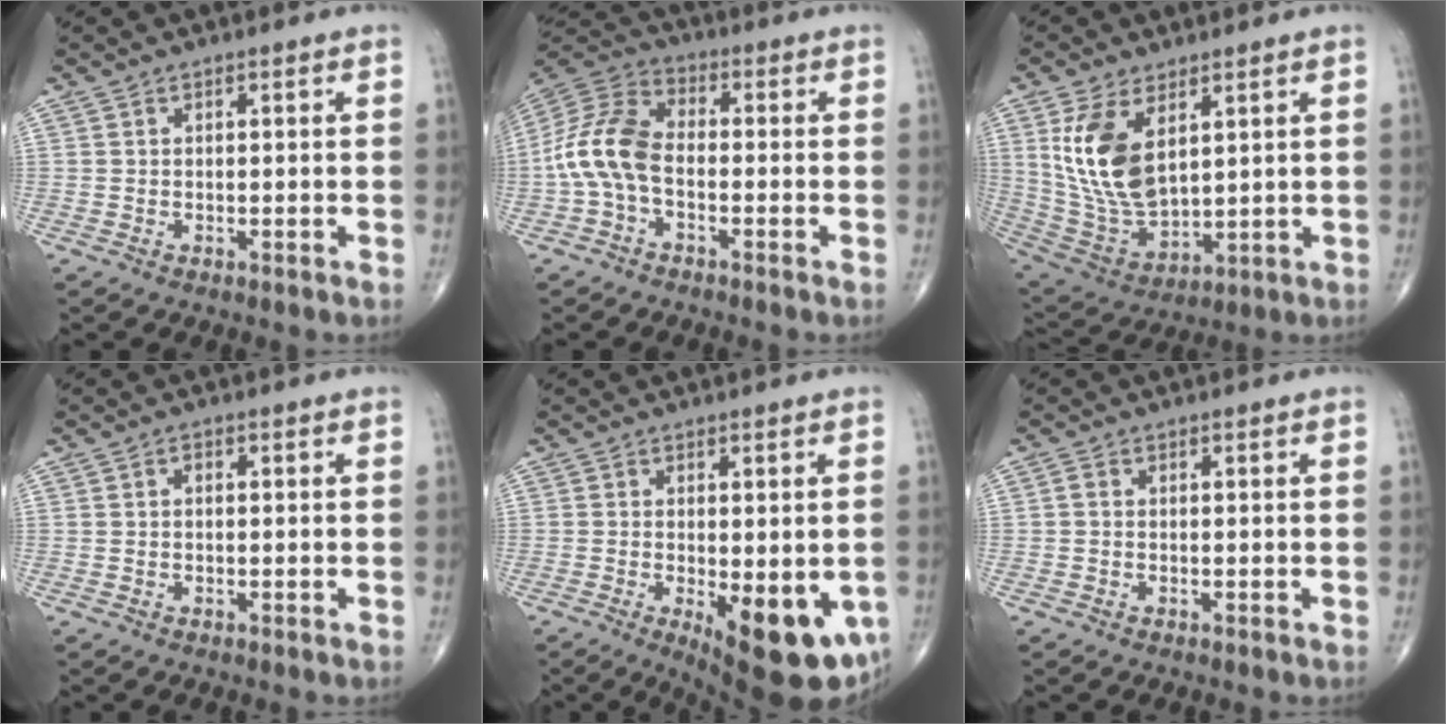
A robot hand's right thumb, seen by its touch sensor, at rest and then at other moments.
{"total": 11.4, "force": [-2.2, 6.6, 9.1], "torque": [-0.190, 0.035, -0.054]}
{"total": 14.7, "force": [4.9, 7.8, 11.5], "torque": [-0.223, -0.024, 0.113]}
{"total": 1.0, "force": [0.1, 0.7, 0.8], "torque": [-0.011, 0.003, 0.000]}
{"total": 15.1, "force": [-4.6, 5.7, 13.2], "torque": [-0.139, -0.020, -0.048]}
{"total": 0.8, "force": [-0.1, 0.6, 0.6], "torque": [-0.009, 0.000, -0.006]}